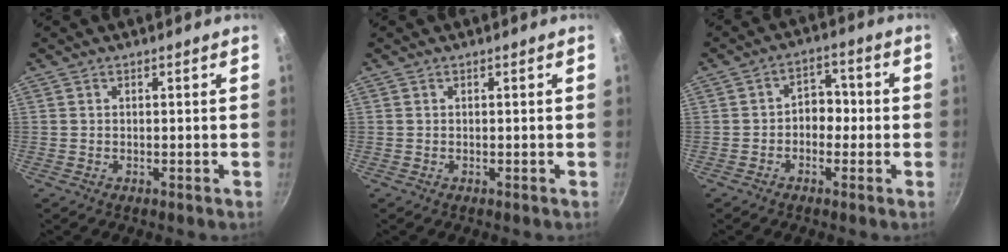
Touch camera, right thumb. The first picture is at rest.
{"total": 0.0}
{"total": 5.1, "force": [-0.9, 4.0, 3.1], "torque": [-0.001, 0.018, -0.023]}